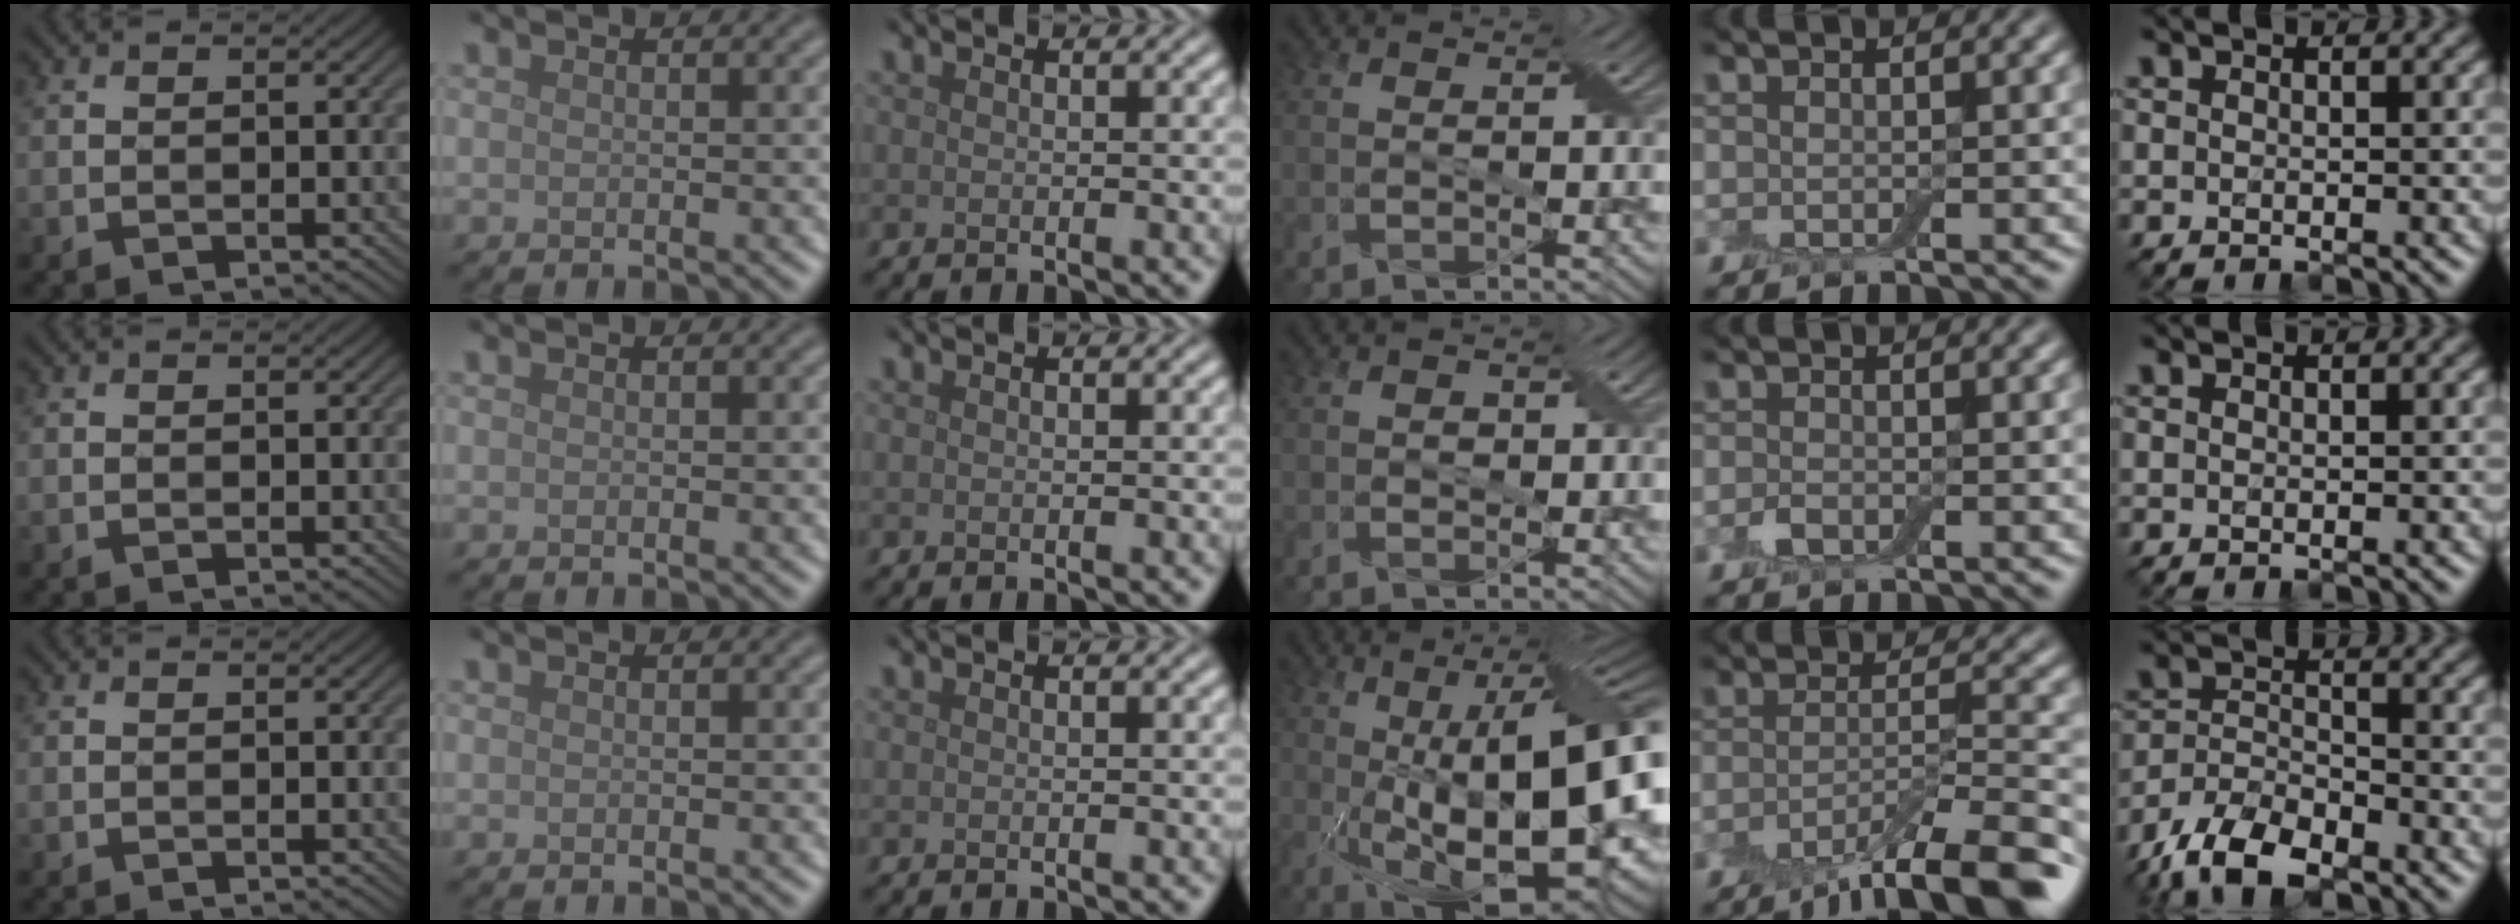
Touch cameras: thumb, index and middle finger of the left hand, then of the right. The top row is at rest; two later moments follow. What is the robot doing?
{"motion": "insert", "object": "drawer"}